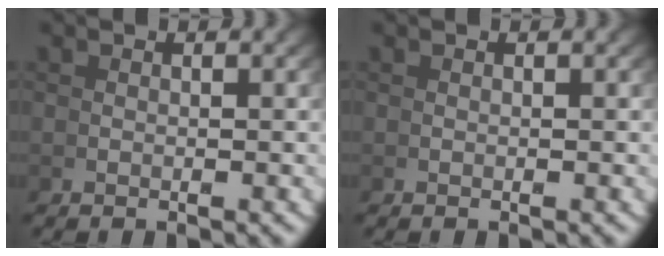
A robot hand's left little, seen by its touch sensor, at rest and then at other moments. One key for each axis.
{"total": 0.0}